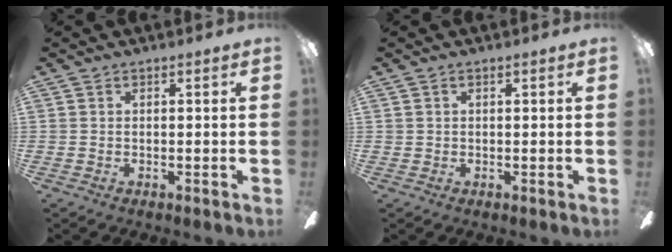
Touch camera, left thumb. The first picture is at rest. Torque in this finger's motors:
{"motor_torque": [-0.11, -0.08, 0.10, -0.22, 0.00]}